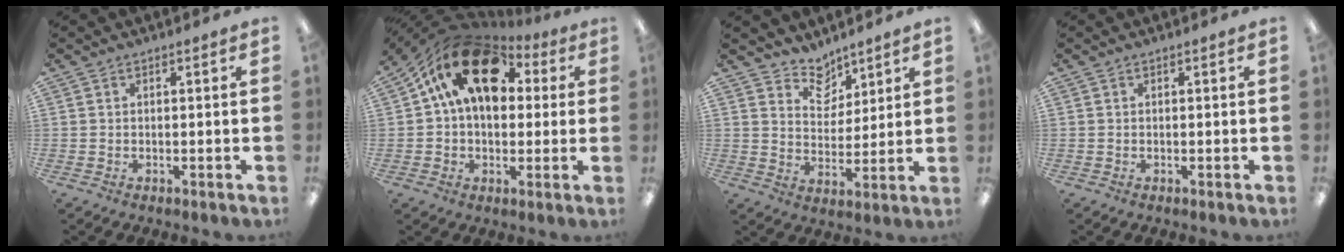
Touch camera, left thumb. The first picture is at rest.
{"total": 18.4, "force": [7.3, 12.0, 12.0], "torque": [-0.222, -0.021, 0.128]}
{"total": 7.7, "force": [6.3, 4.3, 1.1], "torque": [-0.012, -0.046, 0.115]}
{"total": 0.0}